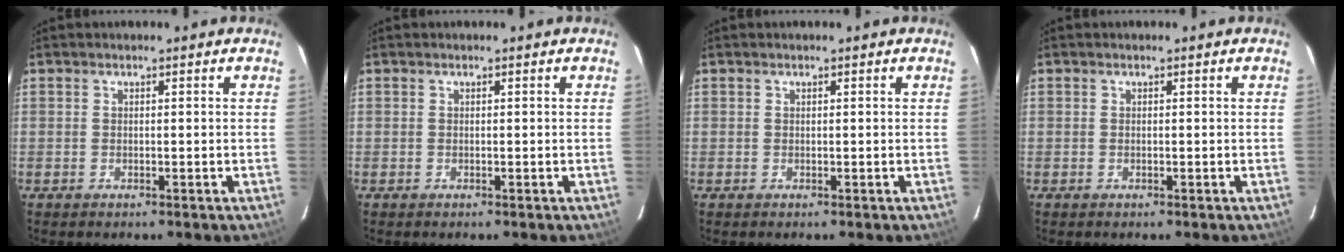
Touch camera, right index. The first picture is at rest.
{"total": 0.0}
{"total": 0.0}
{"total": 0.0}